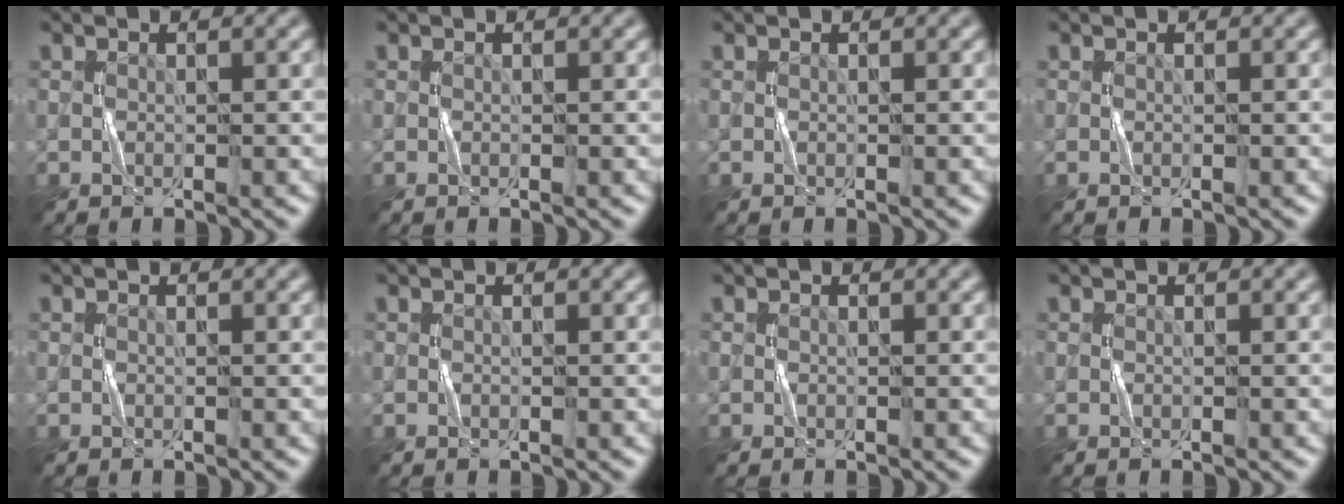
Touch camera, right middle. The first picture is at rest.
{"total": 0.0}
{"total": 0.0}
{"total": 0.0}
{"total": 0.0}
{"total": 0.0}
{"total": 0.0}
{"total": 0.0}